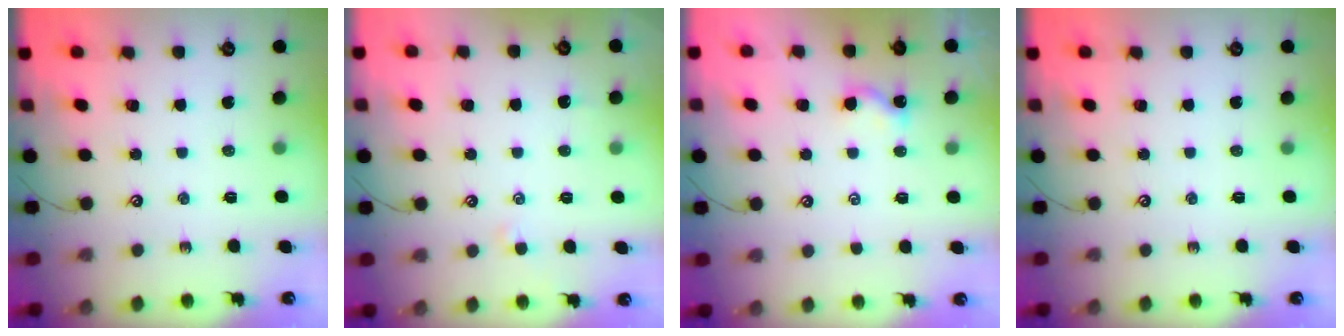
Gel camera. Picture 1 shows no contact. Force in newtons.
{"total": 1.6, "press": 1.5, "slide": 0.3}
{"total": 1.1, "press": 1.0, "slide": 0.5}
{"total": 0.0}